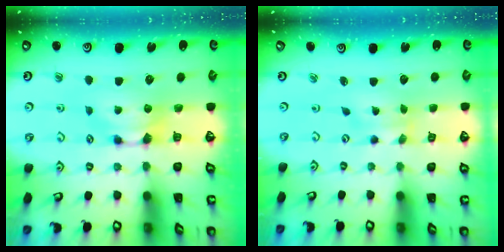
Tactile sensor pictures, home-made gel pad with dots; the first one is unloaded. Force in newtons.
{"total": 2.4, "press": 2.2, "slide": 1.0}